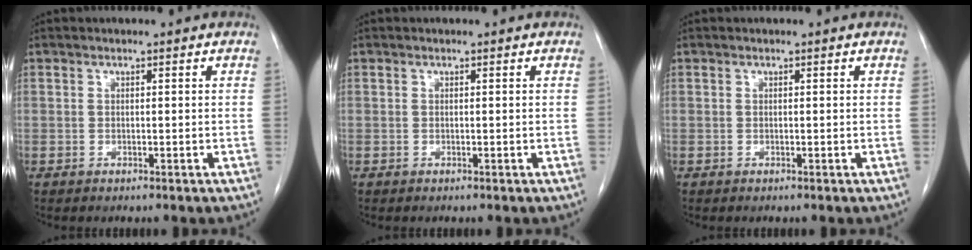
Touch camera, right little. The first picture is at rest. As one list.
[{"total": 0.0}, {"total": 0.0}]